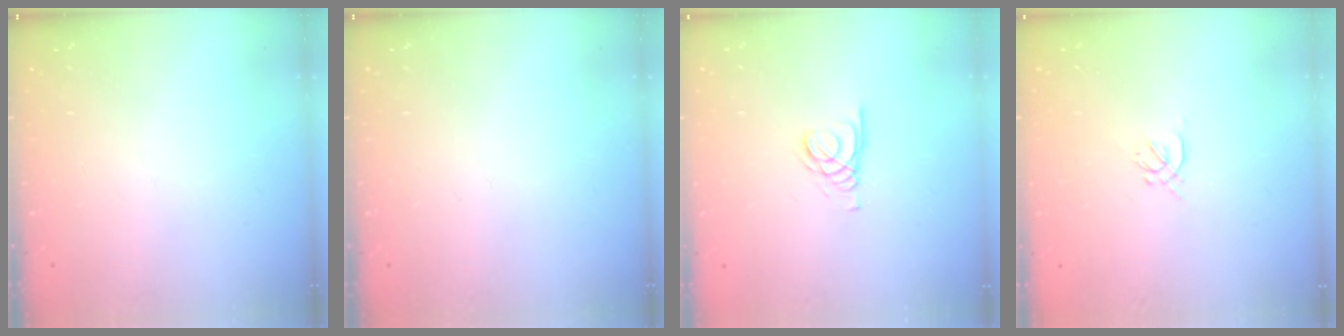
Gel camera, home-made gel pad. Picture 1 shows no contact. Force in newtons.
{"total": 0.0}
{"total": 2.1, "press": 2.1, "slide": 0.2}
{"total": 1.0, "press": 0.9, "slide": 0.4}